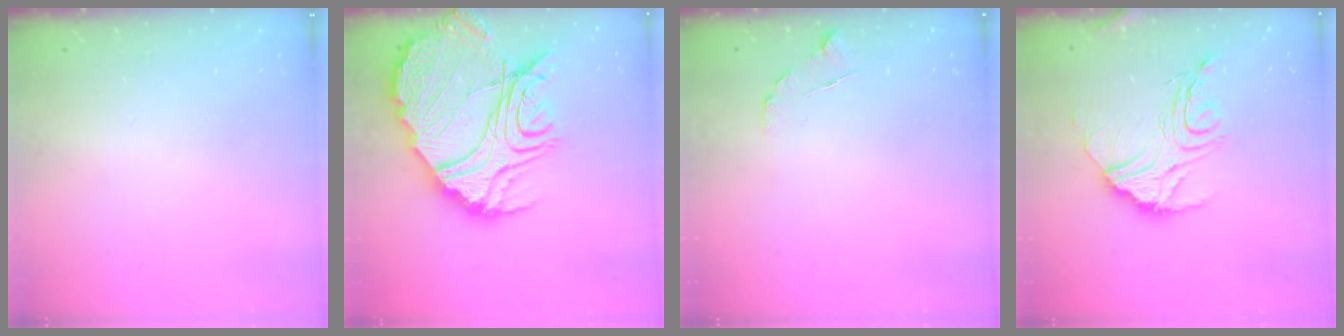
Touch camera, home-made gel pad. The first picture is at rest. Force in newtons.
{"total": 27.7, "press": 27.6, "slide": 2.4}
{"total": 6.3, "press": 6.3, "slide": 0.5}
{"total": 16.5, "press": 16.5, "slide": 1.2}